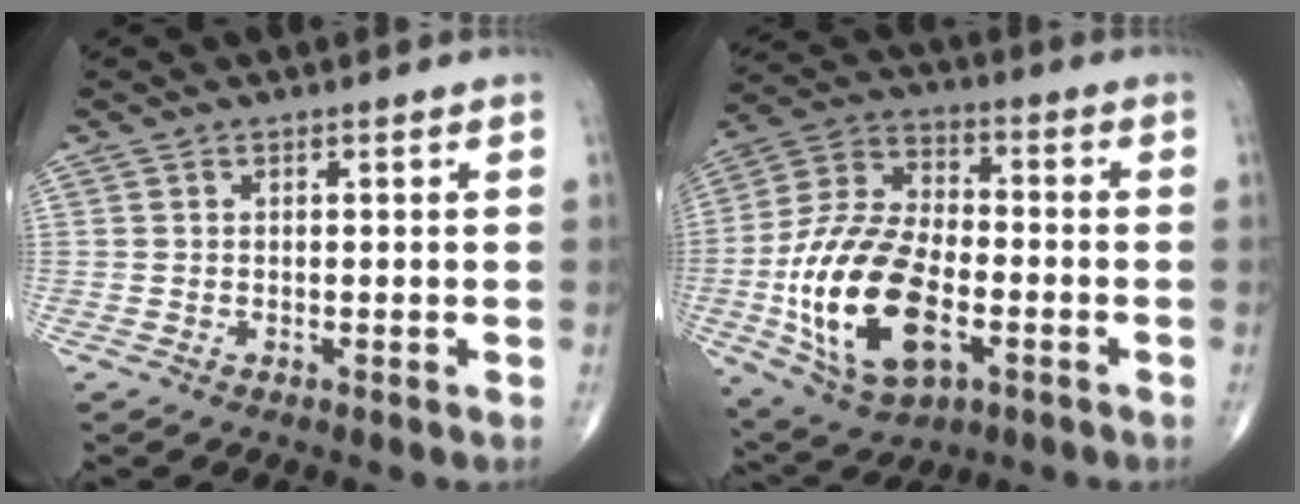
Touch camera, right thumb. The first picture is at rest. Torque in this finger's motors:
{"motor_torque": [0.00, 0.73, 1.83, -0.52, 0.63]}